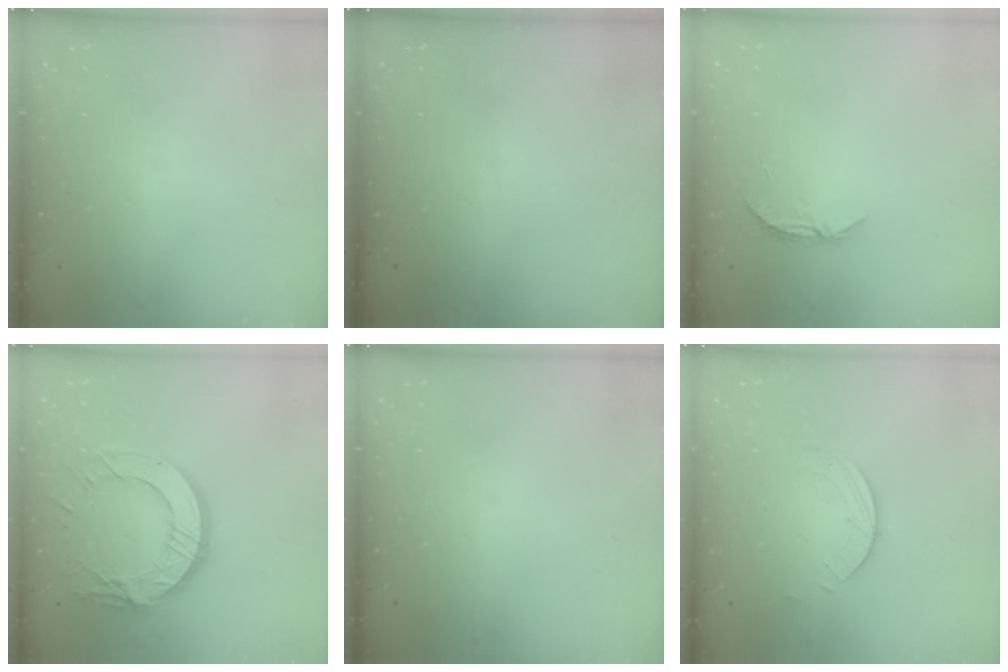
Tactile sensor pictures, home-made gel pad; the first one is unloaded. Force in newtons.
{"total": 0.0}
{"total": 5.2, "press": 5.2, "slide": 0.4}
{"total": 15.0, "press": 14.9, "slide": 1.5}
{"total": 0.0}
{"total": 1.5, "press": 1.5, "slide": 0.1}